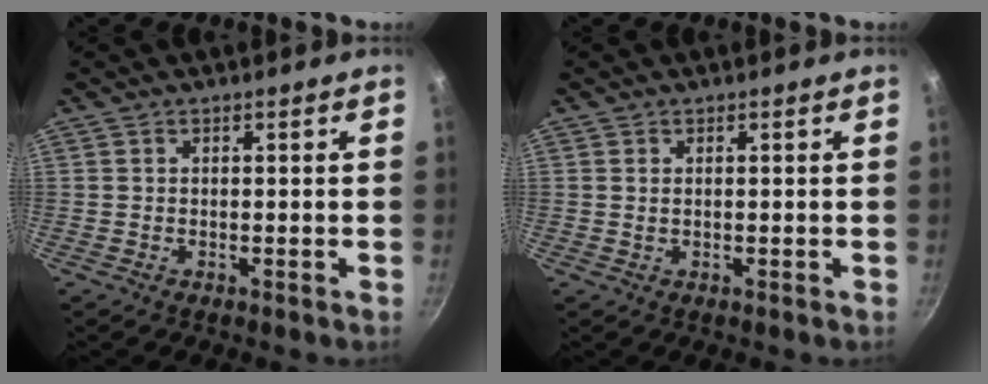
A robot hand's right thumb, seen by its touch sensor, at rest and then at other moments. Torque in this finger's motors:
{"motor_torque": [-0.42, 0.19, 0.20, 0.37, -0.01]}